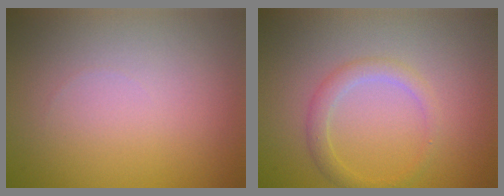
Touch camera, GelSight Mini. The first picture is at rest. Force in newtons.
{"total": 2.0, "press": 2.0, "slide": 0.0}